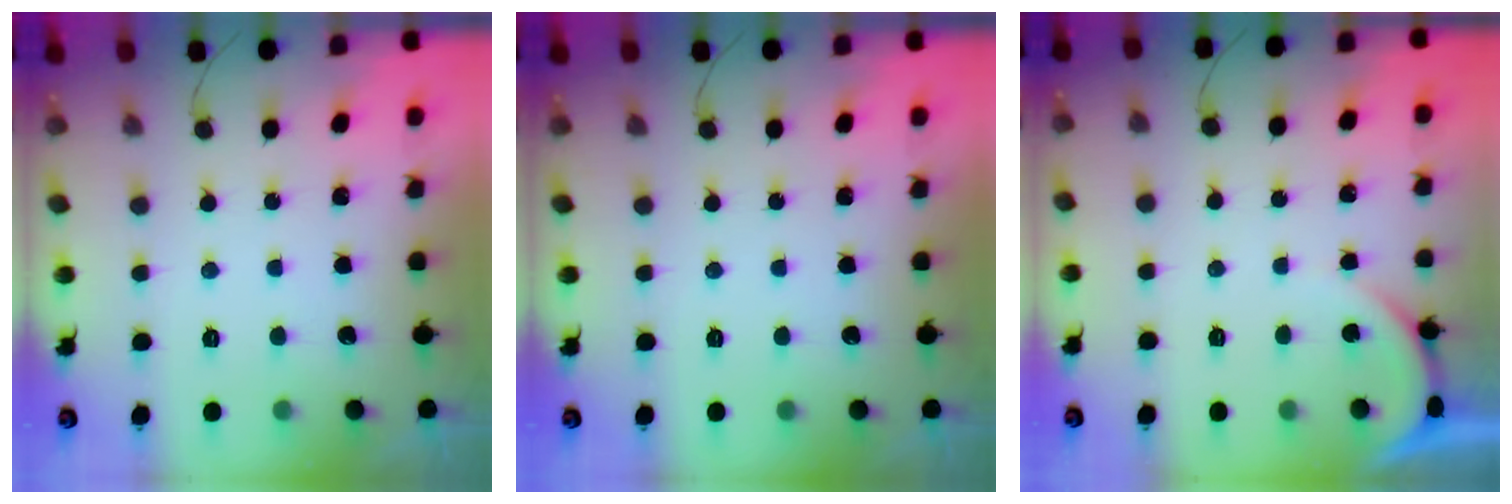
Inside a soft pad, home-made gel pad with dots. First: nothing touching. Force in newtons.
{"total": 0.0}
{"total": 1.6, "press": 1.6, "slide": 0.1}